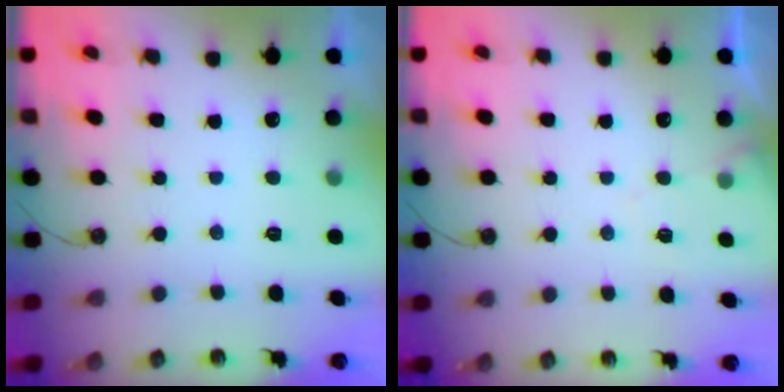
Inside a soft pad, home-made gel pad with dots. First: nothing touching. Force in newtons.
{"total": 5.2, "press": 5.2, "slide": 0.6}